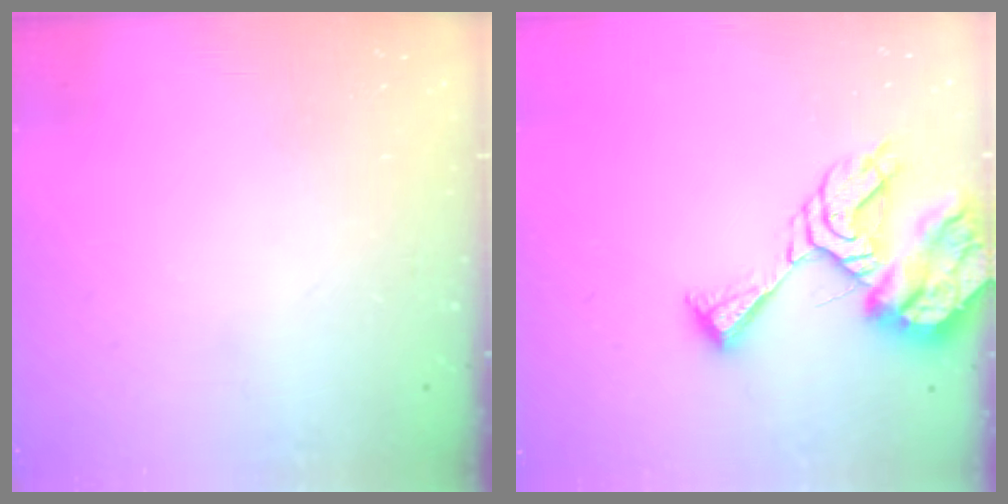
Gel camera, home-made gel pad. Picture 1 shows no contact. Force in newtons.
{"total": 12.1, "press": 12.0, "slide": 1.4}